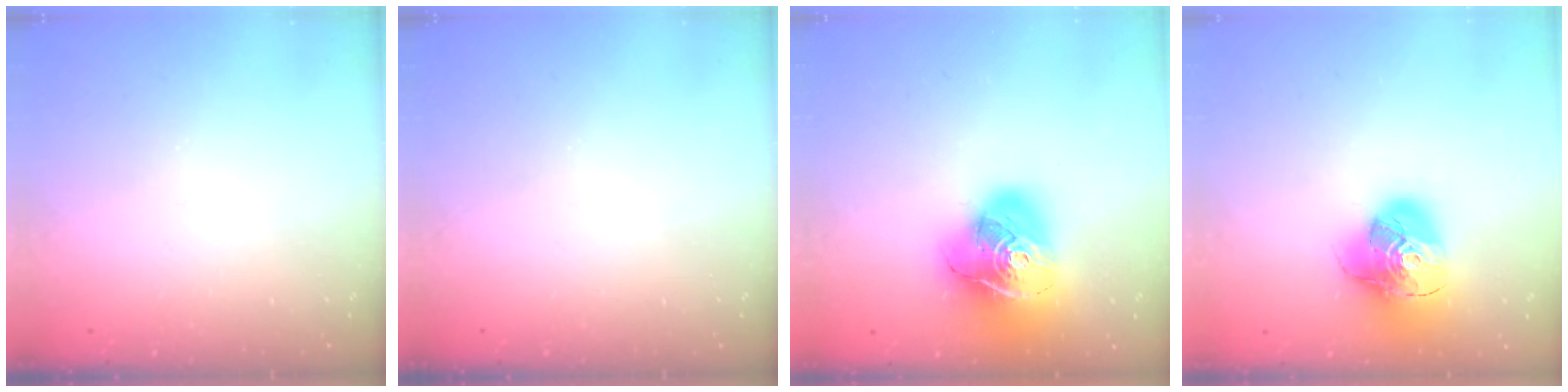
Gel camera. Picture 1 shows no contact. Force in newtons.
{"total": 0.0}
{"total": 22.2, "press": 22.0, "slide": 2.8}
{"total": 20.1, "press": 20.0, "slide": 2.6}